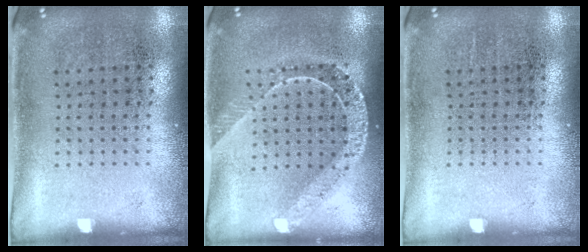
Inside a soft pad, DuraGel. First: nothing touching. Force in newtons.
{"total": 1.8, "press": 1.5, "slide": 0.9}
{"total": 0.0}